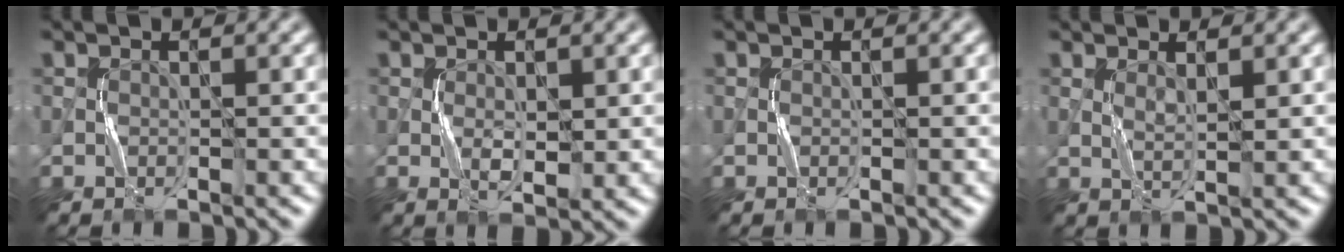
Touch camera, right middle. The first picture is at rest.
{"total": 1.9, "force": [0.2, 1.0, 1.6], "torque": [-0.031, -0.005, 0.007]}
{"total": 0.0}
{"total": 1.3, "force": [0.8, 0.2, 1.0], "torque": [-0.024, -0.003, 0.015]}